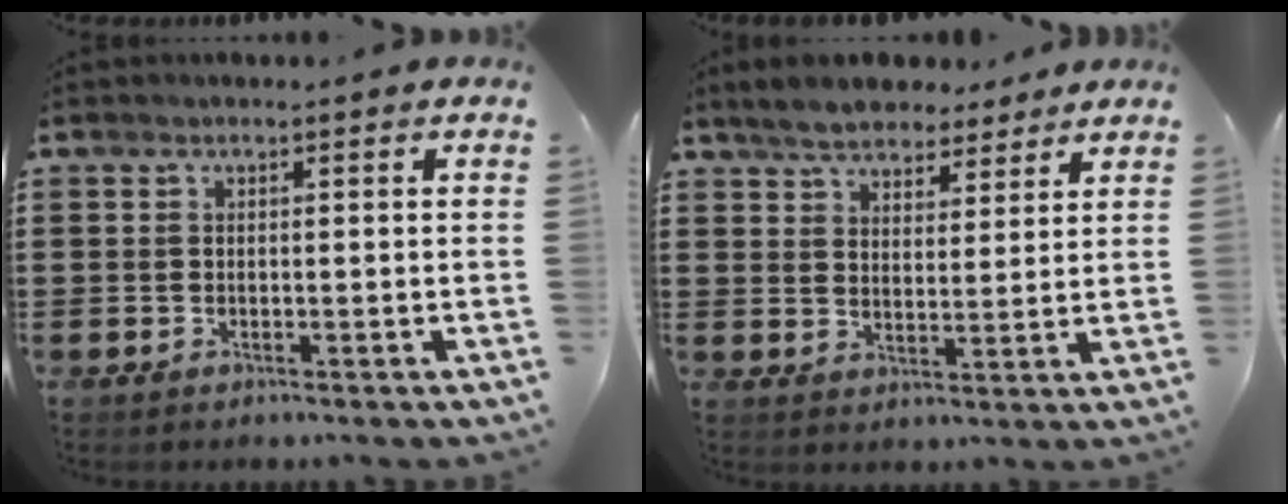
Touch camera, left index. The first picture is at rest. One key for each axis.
{"total": 5.6, "fx": 5.1, "fy": 1.9, "fz": 1.2, "tx": -0.043, "ty": -0.004, "tz": 0.096}